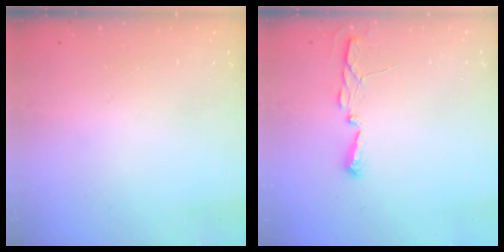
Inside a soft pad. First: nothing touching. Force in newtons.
{"total": 3.9, "press": 3.9, "slide": 0.4}